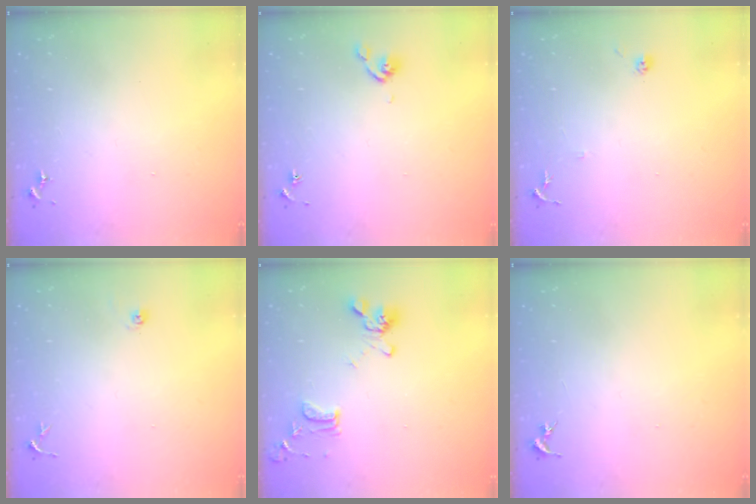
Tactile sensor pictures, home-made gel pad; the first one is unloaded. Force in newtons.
{"total": 4.6, "press": 4.5, "slide": 0.9}
{"total": 6.9, "press": 6.8, "slide": 0.6}
{"total": 3.8, "press": 3.8, "slide": 0.3}
{"total": 13.7, "press": 13.6, "slide": 1.5}
{"total": 0.0}